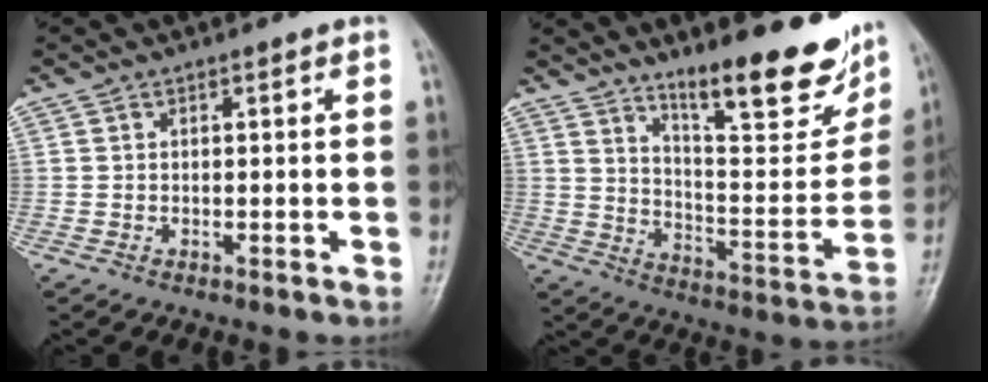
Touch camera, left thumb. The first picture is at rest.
{"total": 20.7, "force": [14.1, 5.6, 14.1], "torque": [-0.152, -0.088, 0.217]}